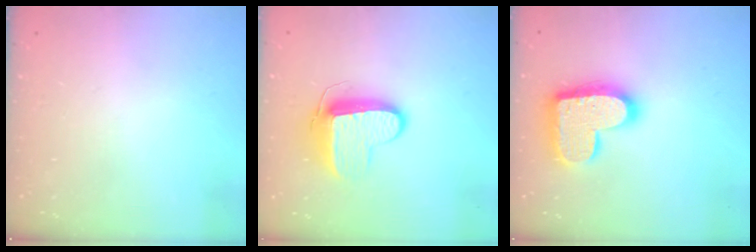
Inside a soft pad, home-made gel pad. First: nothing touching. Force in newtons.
{"total": 10.3, "press": 10.3, "slide": 1.0}
{"total": 20.1, "press": 20.1, "slide": 1.3}